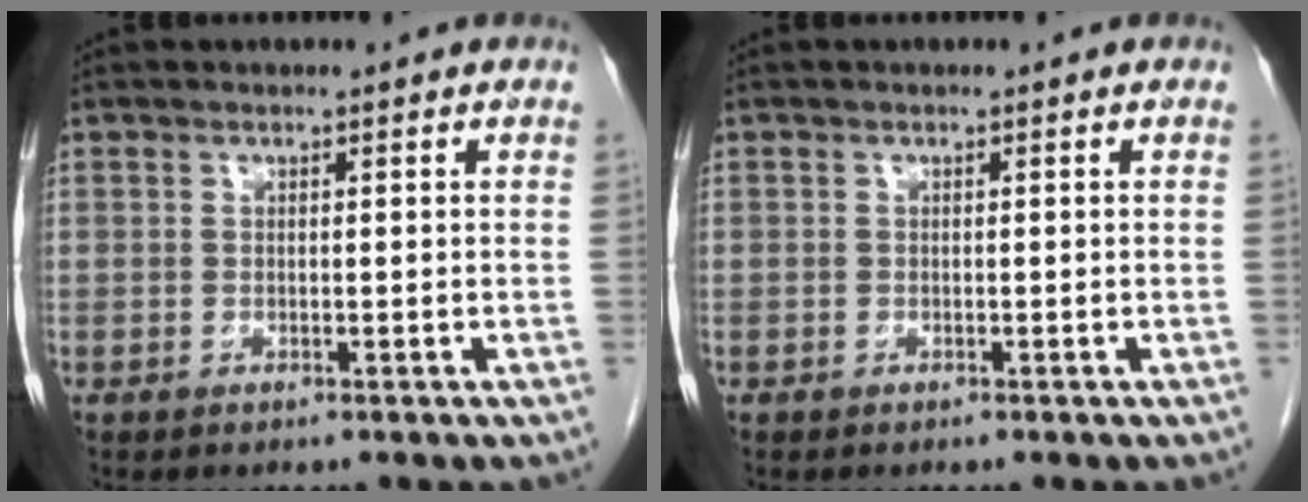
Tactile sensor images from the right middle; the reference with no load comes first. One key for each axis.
{"total": 0.0}